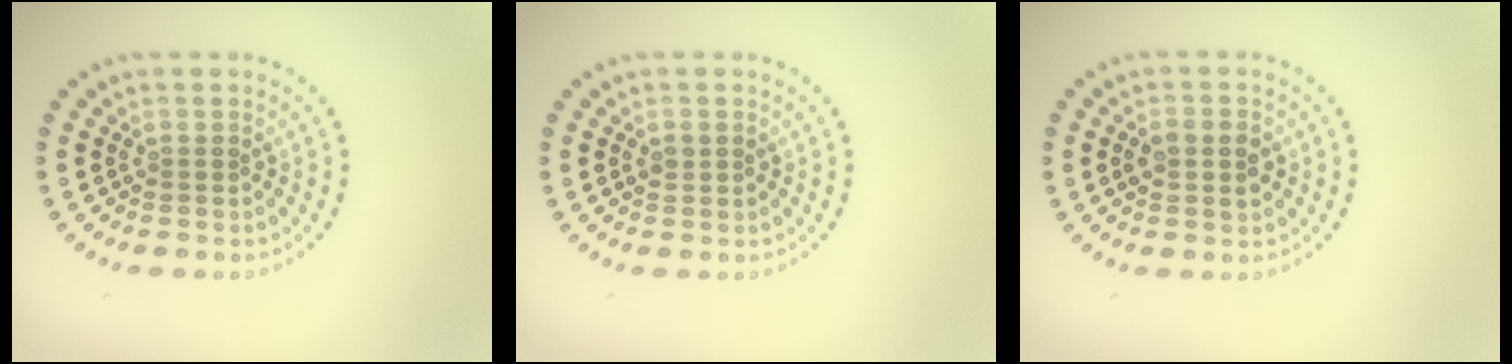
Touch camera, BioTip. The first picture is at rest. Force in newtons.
{"total": 0.9, "press": 0.9, "slide": 0.1}
{"total": 2.4, "press": 2.4, "slide": 0.2}